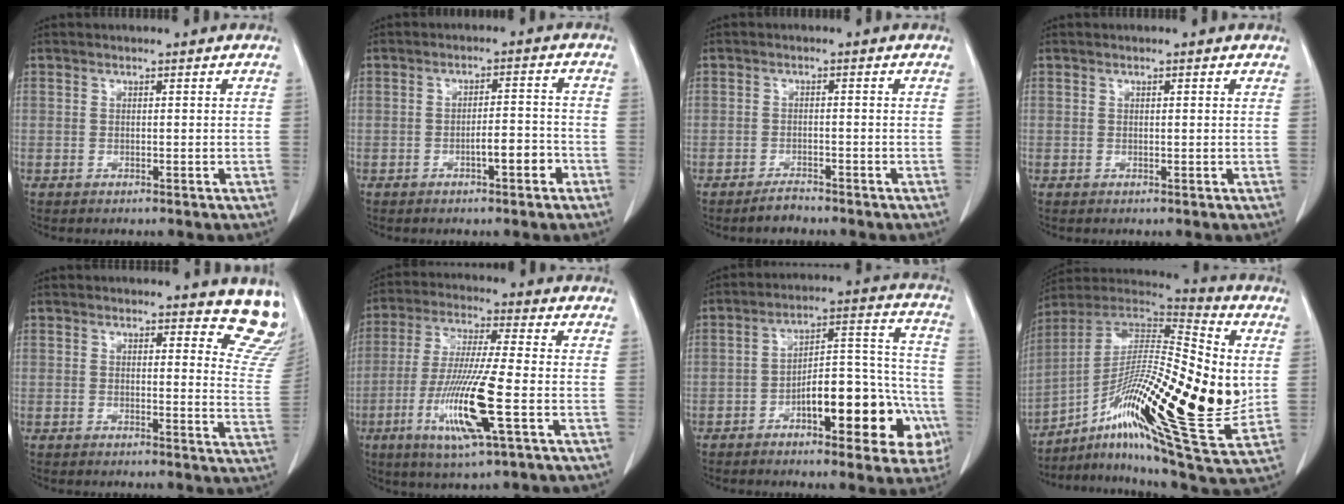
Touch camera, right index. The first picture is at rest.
{"total": 4.1, "force": [-2.1, 0.8, 3.5], "torque": [-0.046, 0.008, -0.030]}
{"total": 2.0, "force": [-1.8, 0.5, 0.5], "torque": [-0.003, 0.001, -0.029]}
{"total": 0.5, "force": [0.4, 0.2, 0.3], "torque": [-0.005, 0.002, 0.003]}
{"total": 7.6, "force": [7.2, 1.8, 1.8], "torque": [0.015, -0.050, 0.046]}
{"total": 13.5, "force": [-4.3, 0.2, 12.9], "torque": [-0.259, -0.022, -0.081]}
{"total": 17.1, "force": [-6.7, 5.8, 14.6], "torque": [-0.184, 0.040, -0.088]}
{"total": 28.3, "force": [-2.3, 5.2, 27.7], "torque": [-0.464, -0.003, -0.048]}